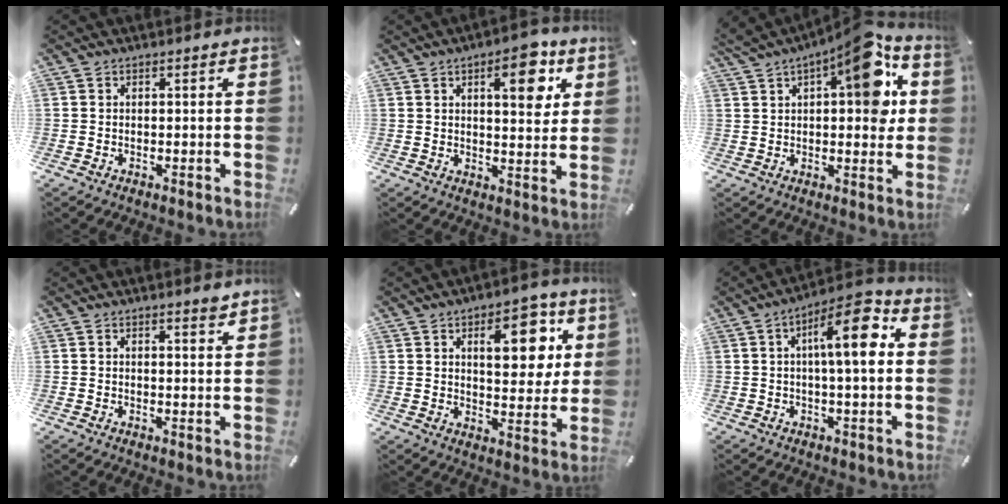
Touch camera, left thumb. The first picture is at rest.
{"total": 10.7, "force": [4.7, 4.4, 8.5], "torque": [-0.099, -0.023, 0.068]}
{"total": 13.9, "force": [6.0, 5.6, 11.2], "torque": [-0.141, -0.035, 0.097]}
{"total": 2.0, "force": [1.8, 0.2, 1.0], "torque": [-0.014, -0.010, 0.030]}
{"total": 14.3, "force": [5.4, 7.6, 10.9], "torque": [-0.141, -0.012, 0.083]}
{"total": 12.8, "force": [2.9, 3.7, 12.0], "torque": [-0.184, -0.005, 0.039]}